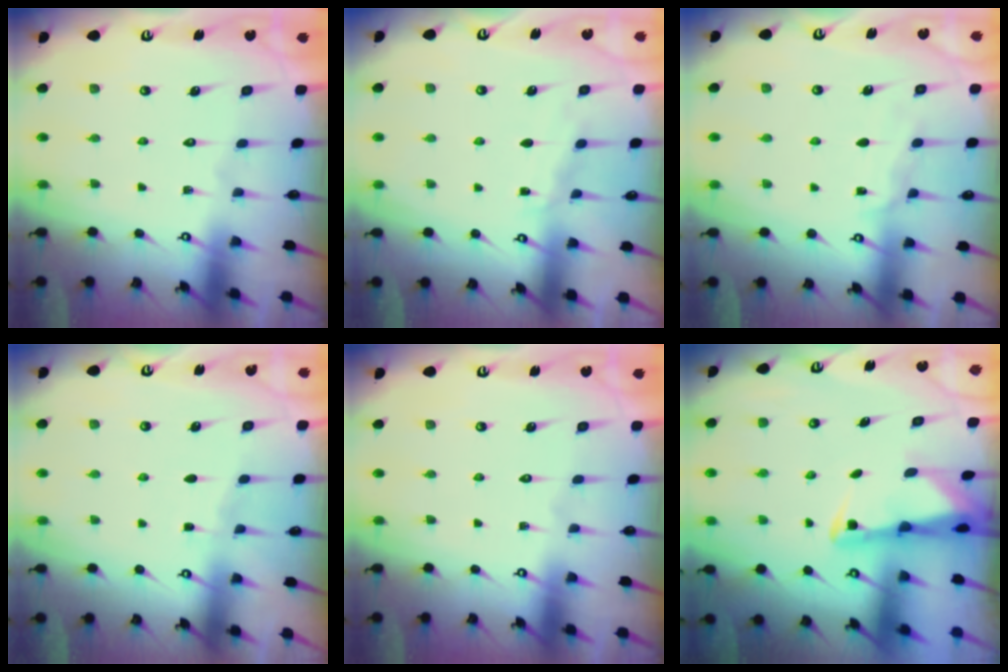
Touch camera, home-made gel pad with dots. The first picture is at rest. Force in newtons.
{"total": 5.1, "press": 5.0, "slide": 0.6}
{"total": 5.8, "press": 5.8, "slide": 0.5}
{"total": 2.9, "press": 2.9, "slide": 0.4}
{"total": 0.0}
{"total": 2.4, "press": 2.3, "slide": 0.4}